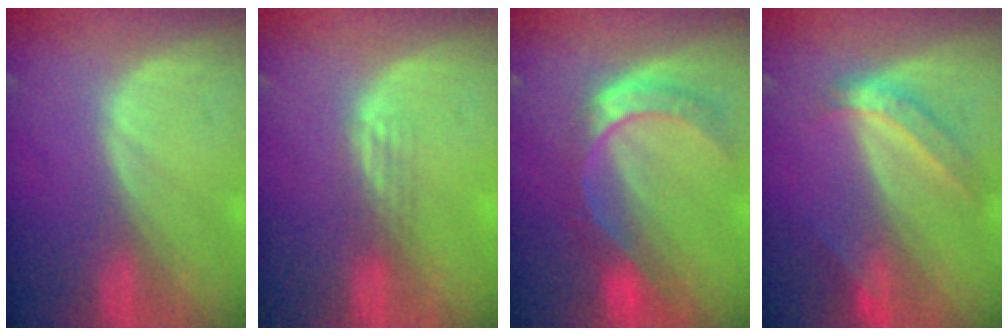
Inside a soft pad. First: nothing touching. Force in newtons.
{"total": 2.1, "press": 1.6, "slide": 1.3}
{"total": 8.3, "press": 7.0, "slide": 4.5}
{"total": 5.6, "press": 4.8, "slide": 2.9}